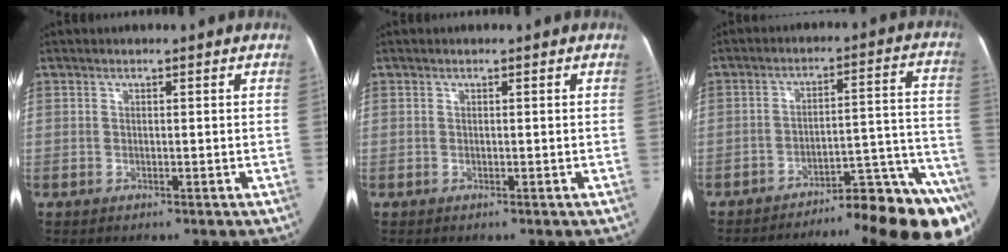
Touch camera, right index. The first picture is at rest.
{"total": 0.0}
{"total": 21.3, "force": [-18.2, 0.5, 11.0], "torque": [-0.051, 0.024, -0.252]}